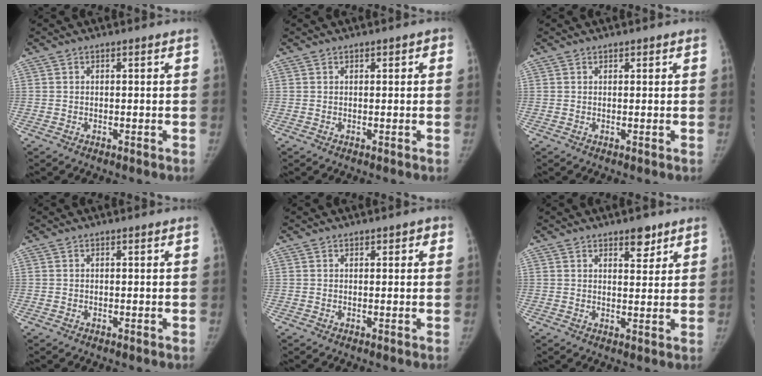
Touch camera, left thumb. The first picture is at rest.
{"total": 1.4, "force": [0.5, 0.8, 1.0], "torque": [-0.005, 0.002, 0.004]}
{"total": 0.7, "force": [0.5, 0.4, 0.3], "torque": [0.003, -0.002, 0.004]}
{"total": 0.0}
{"total": 1.9, "force": [0.9, 1.1, 1.2], "torque": [0.000, 0.000, 0.008]}
{"total": 4.3, "force": [2.9, 2.1, 2.5], "torque": [-0.011, -0.017, 0.041]}